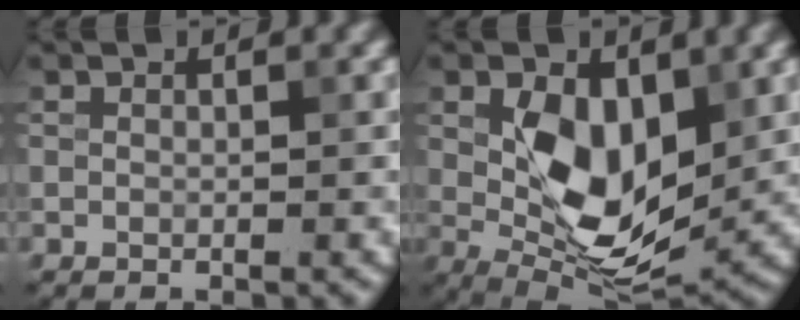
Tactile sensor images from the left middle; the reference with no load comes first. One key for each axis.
{"total": 7.7, "fx": 0.7, "fy": 4.3, "fz": 6.4, "tx": -0.111, "ty": -0.009, "tz": 0.016}